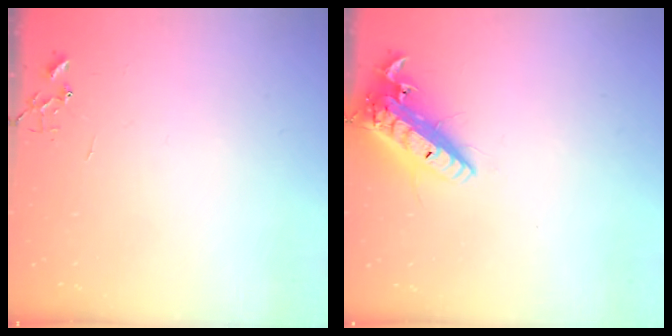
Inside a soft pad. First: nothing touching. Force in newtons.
{"total": 17.1, "press": 16.8, "slide": 3.3}